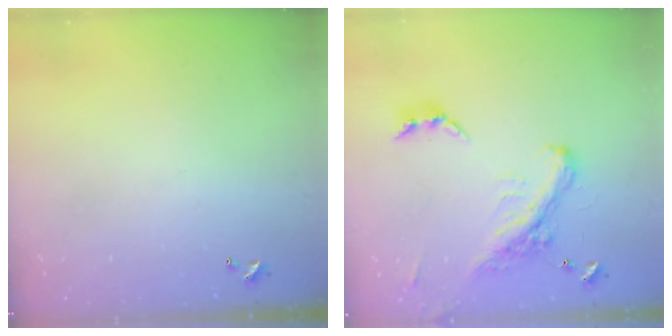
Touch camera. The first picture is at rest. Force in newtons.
{"total": 6.3, "press": 6.0, "slide": 1.8}